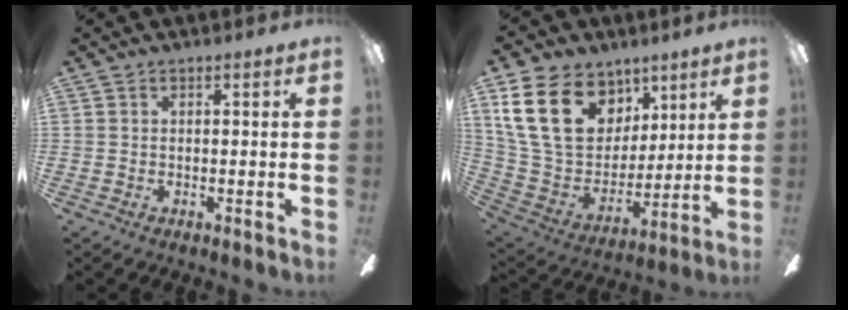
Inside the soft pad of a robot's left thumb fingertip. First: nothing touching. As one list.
[{"total": 23.0, "force": [10.4, 15.9, 13.0], "torque": [-0.261, -0.036, 0.190]}]